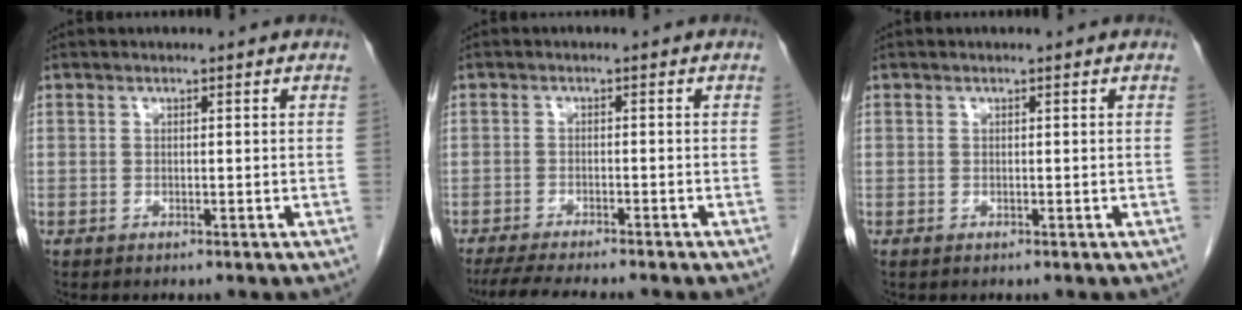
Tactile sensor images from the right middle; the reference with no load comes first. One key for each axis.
{"total": 9.6, "fx": -8.3, "fy": 0.7, "fz": 4.8, "tx": -0.066, "ty": -0.016, "tz": -0.125}
{"total": 0.0}